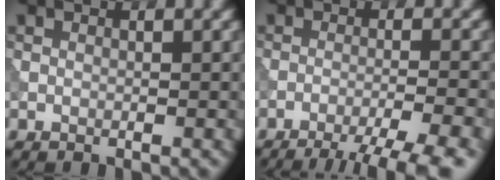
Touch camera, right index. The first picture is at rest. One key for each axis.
{"total": 7.4, "fx": -5.6, "fy": 1.3, "fz": 4.6, "tx": -0.064, "ty": -0.008, "tz": -0.077}